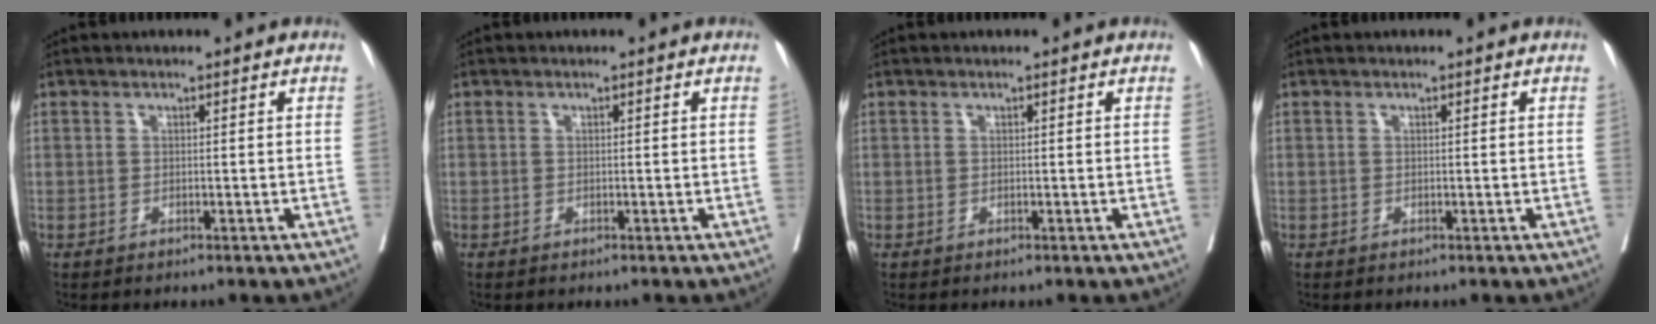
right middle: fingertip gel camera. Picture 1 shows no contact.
{"total": 0.0}
{"total": 0.0}
{"total": 0.0}